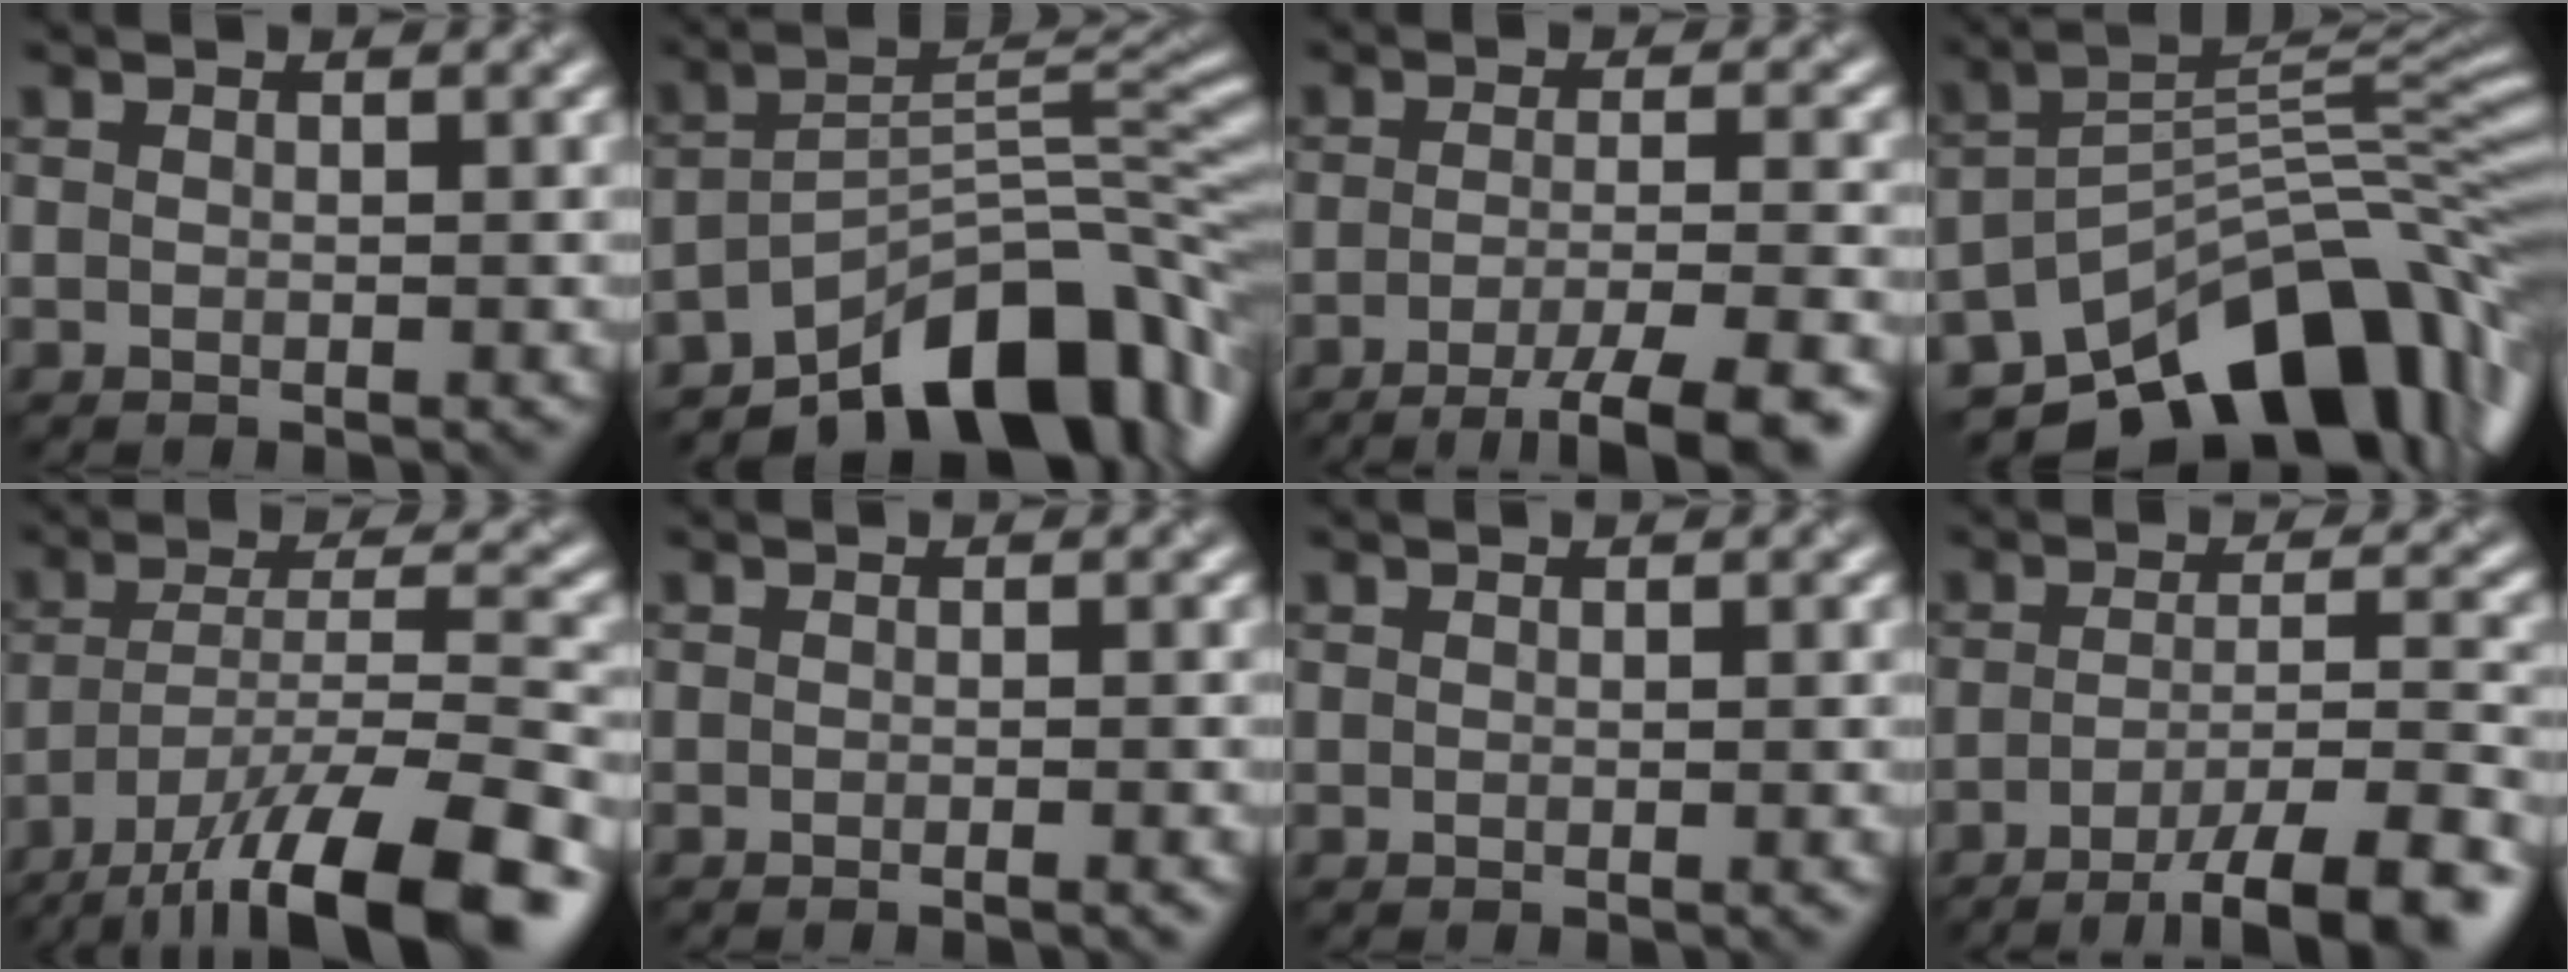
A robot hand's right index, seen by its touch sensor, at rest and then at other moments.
{"total": 12.1, "force": [-8.0, 5.2, 7.4], "torque": [-0.090, 0.004, -0.141]}
{"total": 7.5, "force": [-4.7, 1.5, 5.7], "torque": [-0.076, 0.004, -0.070]}
{"total": 13.2, "force": [-8.8, 6.1, 7.8], "torque": [-0.119, 0.001, -0.138]}
{"total": 14.3, "force": [-9.9, 3.6, 9.7], "torque": [-0.176, -0.001, -0.161]}
{"total": 1.6, "force": [-0.8, 0.3, 1.3], "torque": [-0.011, -0.002, -0.015]}
{"total": 0.5, "force": [-0.2, 0.1, 0.5], "torque": [-0.004, 0.000, -0.003]}
{"total": 9.2, "force": [-5.6, 2.1, 6.9], "torque": [-0.091, 0.006, -0.083]}